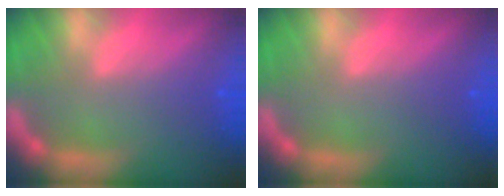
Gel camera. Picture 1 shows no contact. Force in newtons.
{"total": 0.0}